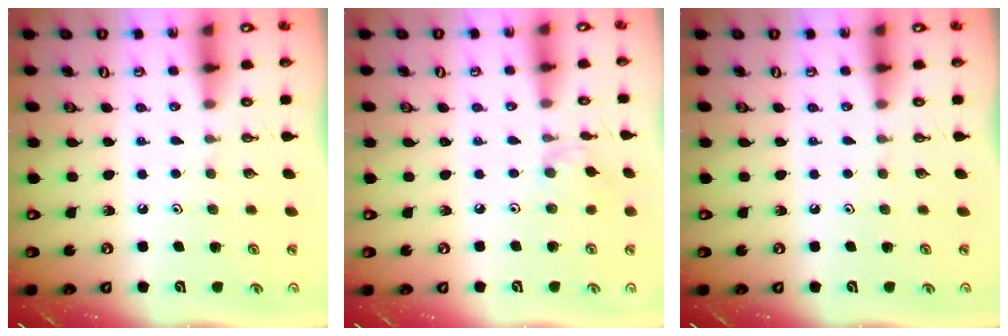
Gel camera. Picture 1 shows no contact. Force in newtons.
{"total": 2.4, "press": 2.4, "slide": 0.5}
{"total": 0.0}